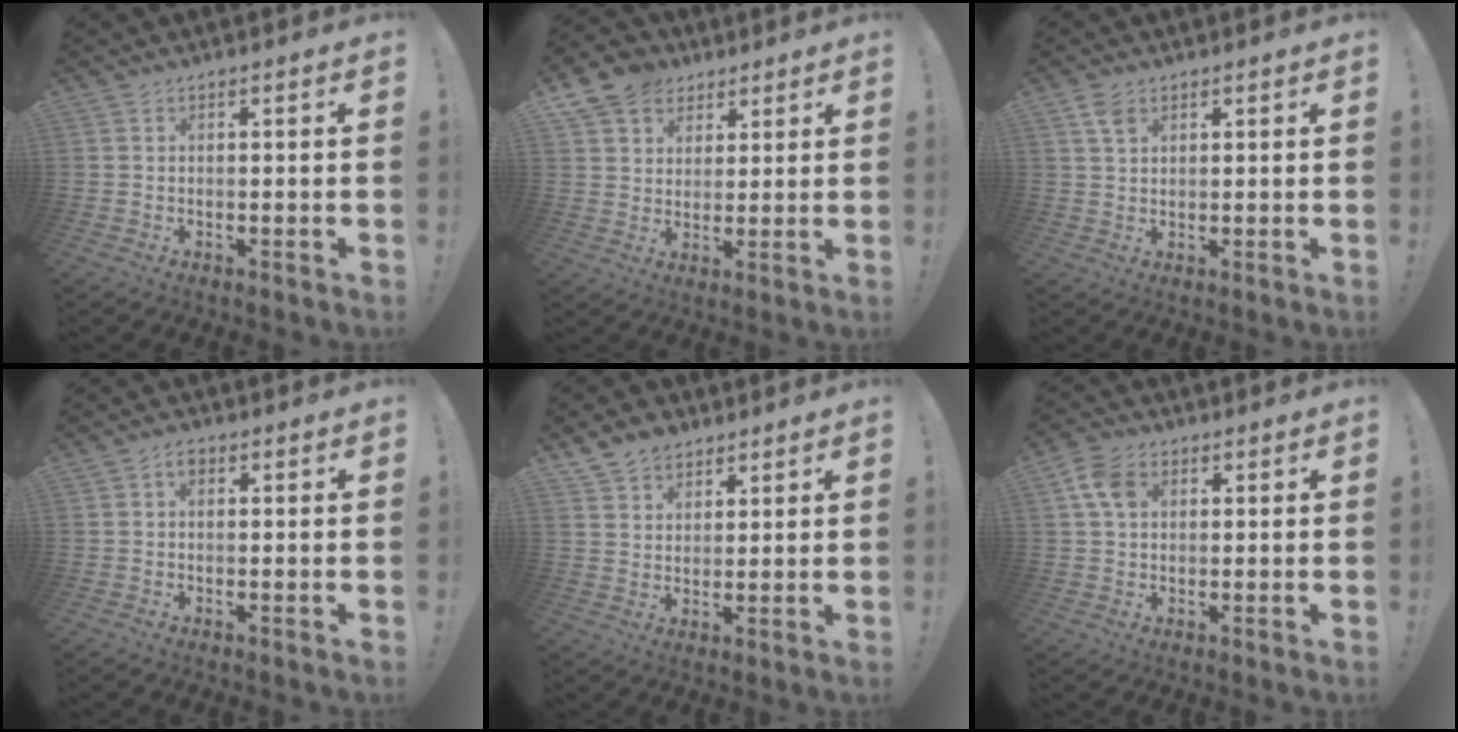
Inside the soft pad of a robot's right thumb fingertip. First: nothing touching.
{"total": 9.9, "force": [5.5, 7.9, 2.5], "torque": [-0.041, -0.029, 0.110]}
{"total": 3.7, "force": [2.1, 2.1, 2.2], "torque": [-0.034, -0.005, 0.038]}
{"total": 2.3, "force": [0.4, 1.5, 1.7], "torque": [-0.021, 0.002, 0.004]}
{"total": 7.0, "force": [5.0, 4.7, 1.4], "torque": [-0.021, -0.028, 0.096]}
{"total": 7.5, "force": [2.2, 5.3, 4.8], "torque": [-0.089, 0.006, 0.044]}